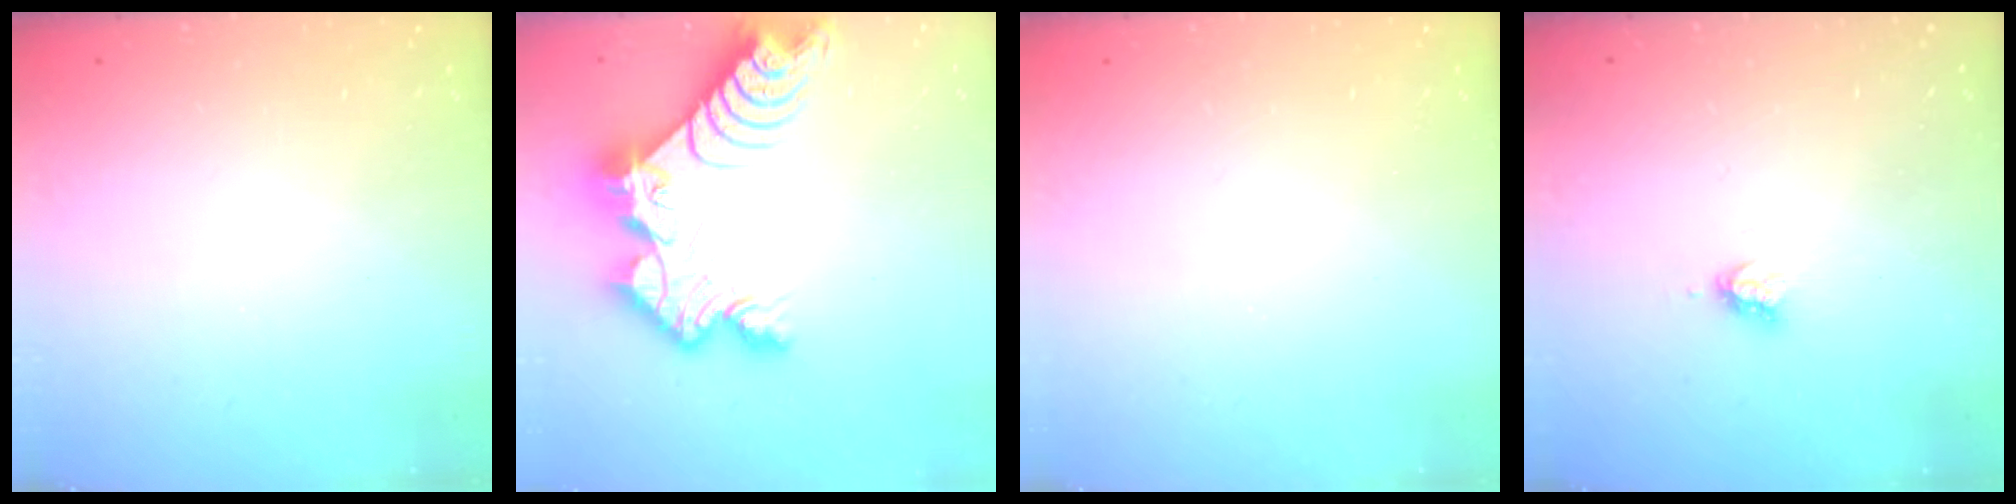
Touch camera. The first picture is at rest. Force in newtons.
{"total": 16.6, "press": 16.5, "slide": 1.4}
{"total": 0.0}
{"total": 3.5, "press": 3.5, "slide": 0.1}